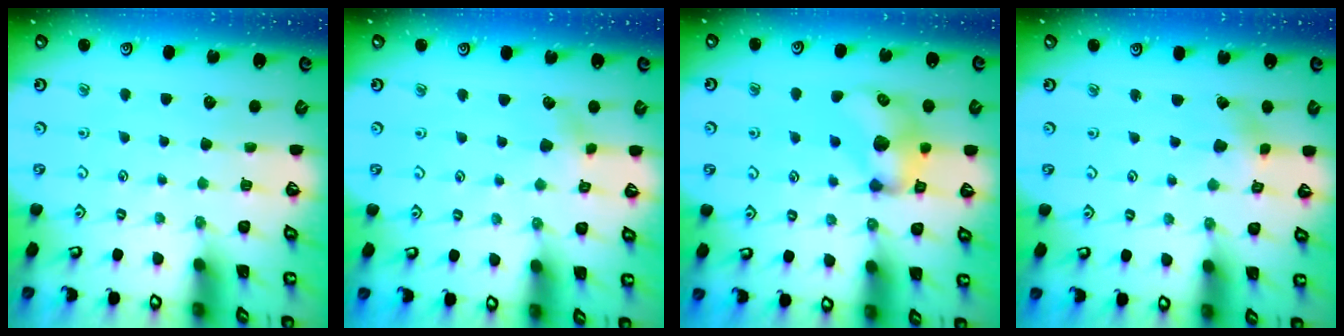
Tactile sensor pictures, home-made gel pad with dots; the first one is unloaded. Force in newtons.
{"total": 5.1, "press": 5.0, "slide": 0.3}
{"total": 13.3, "press": 13.3, "slide": 0.9}
{"total": 2.2, "press": 2.2, "slide": 0.2}